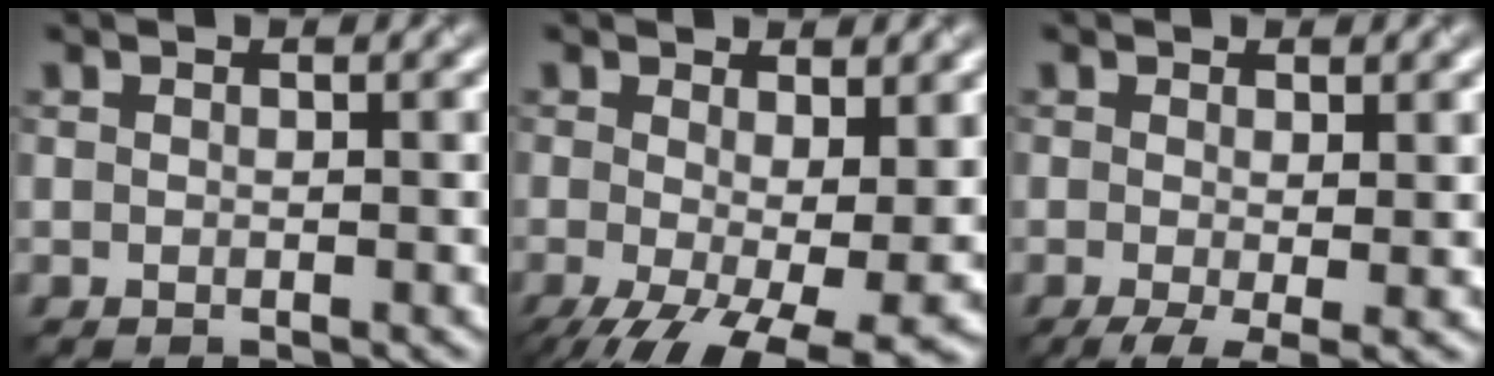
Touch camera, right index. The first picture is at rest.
{"total": 9.9, "force": [-3.4, 3.9, 8.5], "torque": [-0.154, -0.035, -0.046]}
{"total": 3.3, "force": [-1.0, 0.9, 3.0], "torque": [-0.055, -0.012, -0.019]}